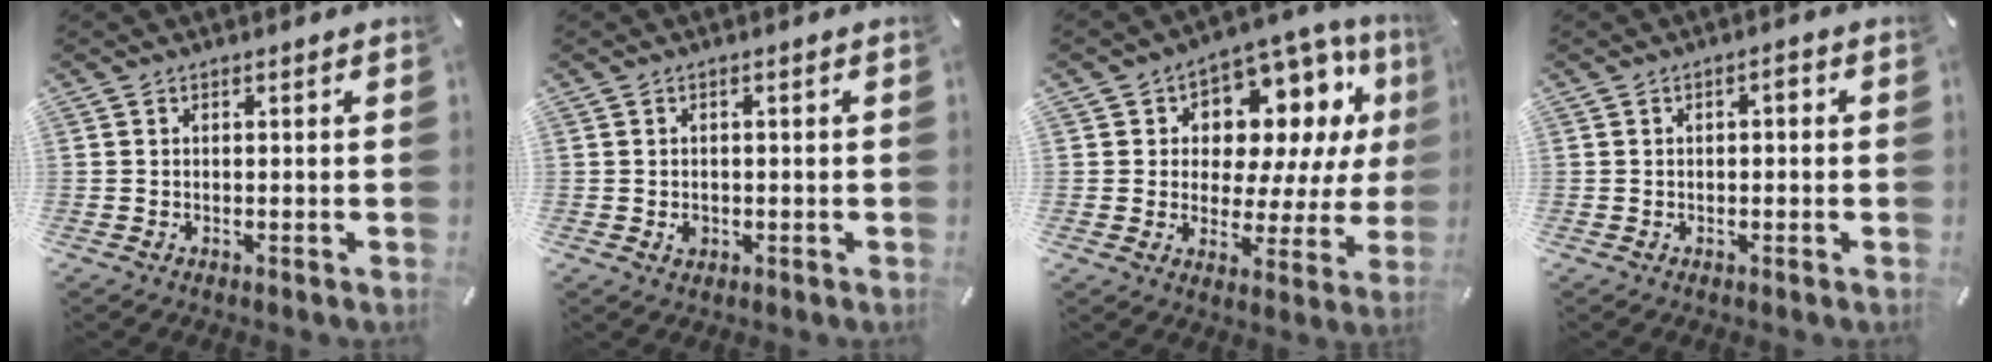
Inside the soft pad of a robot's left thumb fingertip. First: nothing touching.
{"total": 1.6, "force": [-0.3, 1.4, 0.7], "torque": [-0.014, 0.004, -0.006]}
{"total": 12.0, "force": [6.2, 8.2, 6.3], "torque": [-0.096, -0.049, 0.114]}
{"total": 1.7, "force": [-0.1, 0.9, 1.4], "torque": [-0.020, 0.005, -0.007]}